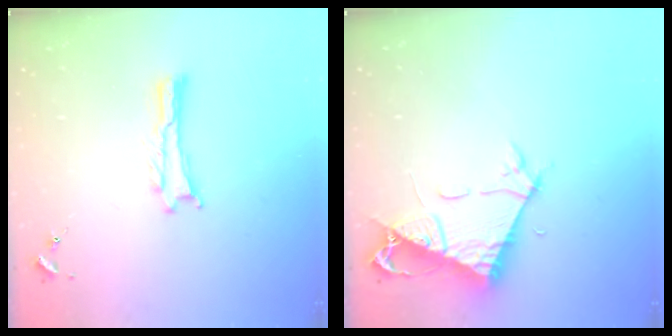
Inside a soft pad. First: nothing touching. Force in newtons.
{"total": 7.0, "press": 7.0, "slide": 0.8}